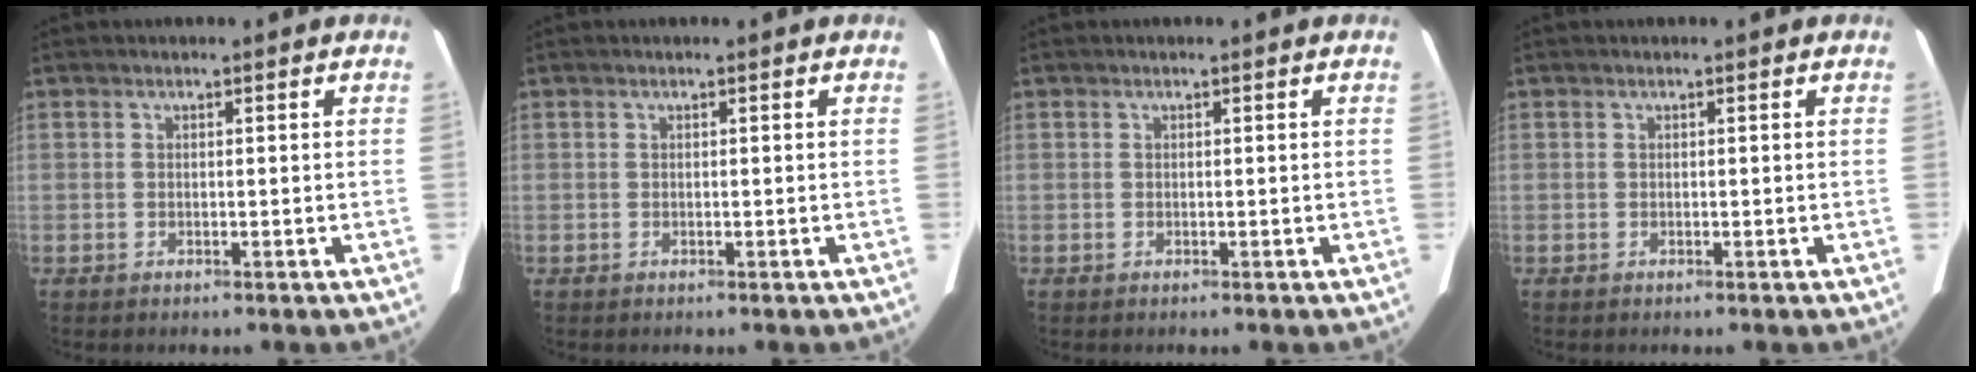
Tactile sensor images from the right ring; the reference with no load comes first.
{"total": 0.0}
{"total": 0.0}
{"total": 0.0}